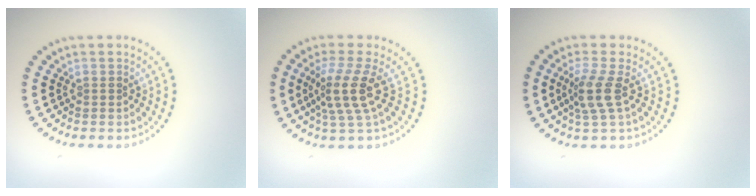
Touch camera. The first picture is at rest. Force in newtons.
{"total": 3.8, "press": 2.8, "slide": 2.5}
{"total": 2.8, "press": 2.1, "slide": 1.8}